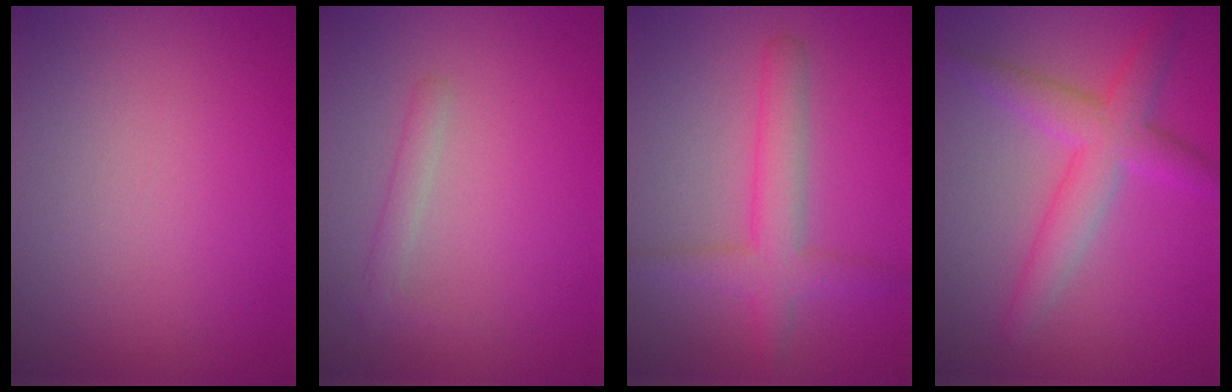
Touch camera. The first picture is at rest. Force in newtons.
{"total": 1.3, "press": 1.3, "slide": 0.1}
{"total": 3.7, "press": 3.7, "slide": 0.1}
{"total": 4.4, "press": 4.4, "slide": 0.1}